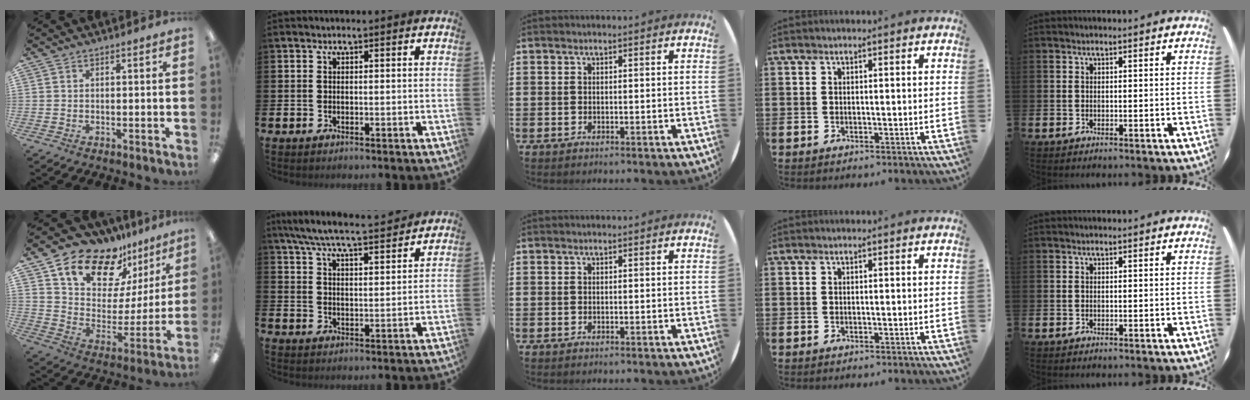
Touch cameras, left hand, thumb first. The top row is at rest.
{"thumb": {"total": 16.2, "force": [13.2, 7.9, 4.9], "torque": [-0.111, -0.106, 0.239]}, "index": {"total": 7.2, "force": [6.7, 0.5, 2.5], "torque": [-0.072, -0.039, 0.119]}}